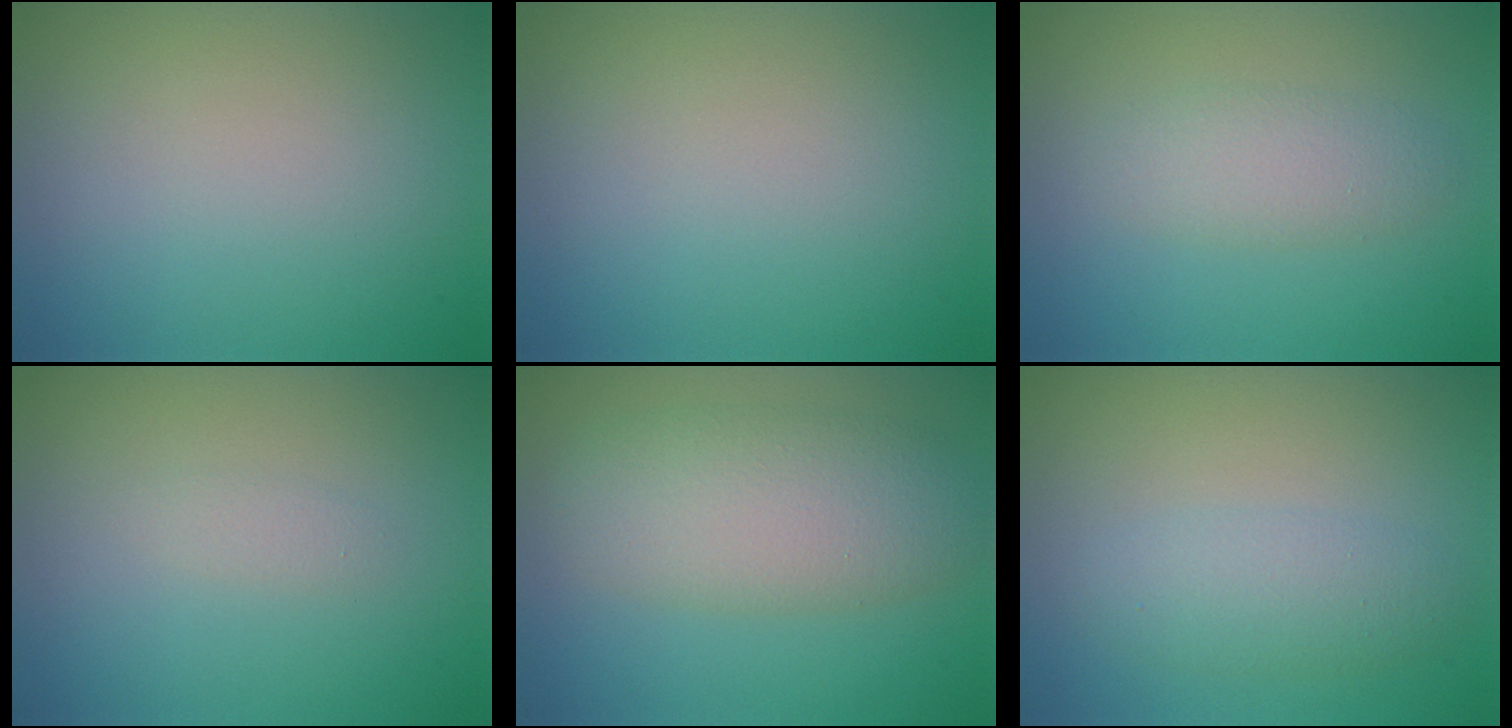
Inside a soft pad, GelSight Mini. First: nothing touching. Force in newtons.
{"total": 0.0}
{"total": 2.7, "press": 2.7, "slide": 0.1}
{"total": 0.8, "press": 0.8, "slide": 0.0}
{"total": 6.4, "press": 6.4, "slide": 0.2}
{"total": 2.8, "press": 2.8, "slide": 0.0}